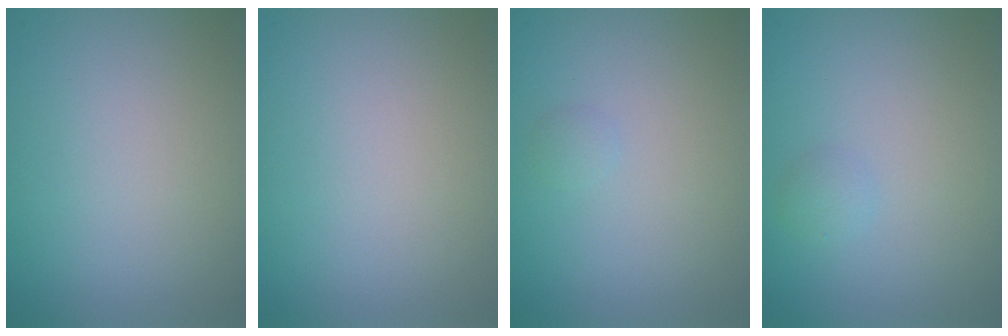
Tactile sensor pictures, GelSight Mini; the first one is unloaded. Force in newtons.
{"total": 0.0}
{"total": 0.5, "press": 0.5, "slide": 0.0}
{"total": 0.8, "press": 0.8, "slide": 0.1}